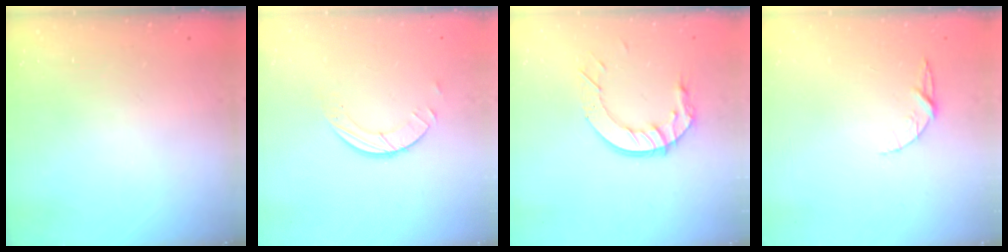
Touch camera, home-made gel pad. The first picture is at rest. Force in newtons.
{"total": 4.0, "press": 4.0, "slide": 0.4}
{"total": 10.6, "press": 10.5, "slide": 1.0}
{"total": 5.1, "press": 5.1, "slide": 0.4}